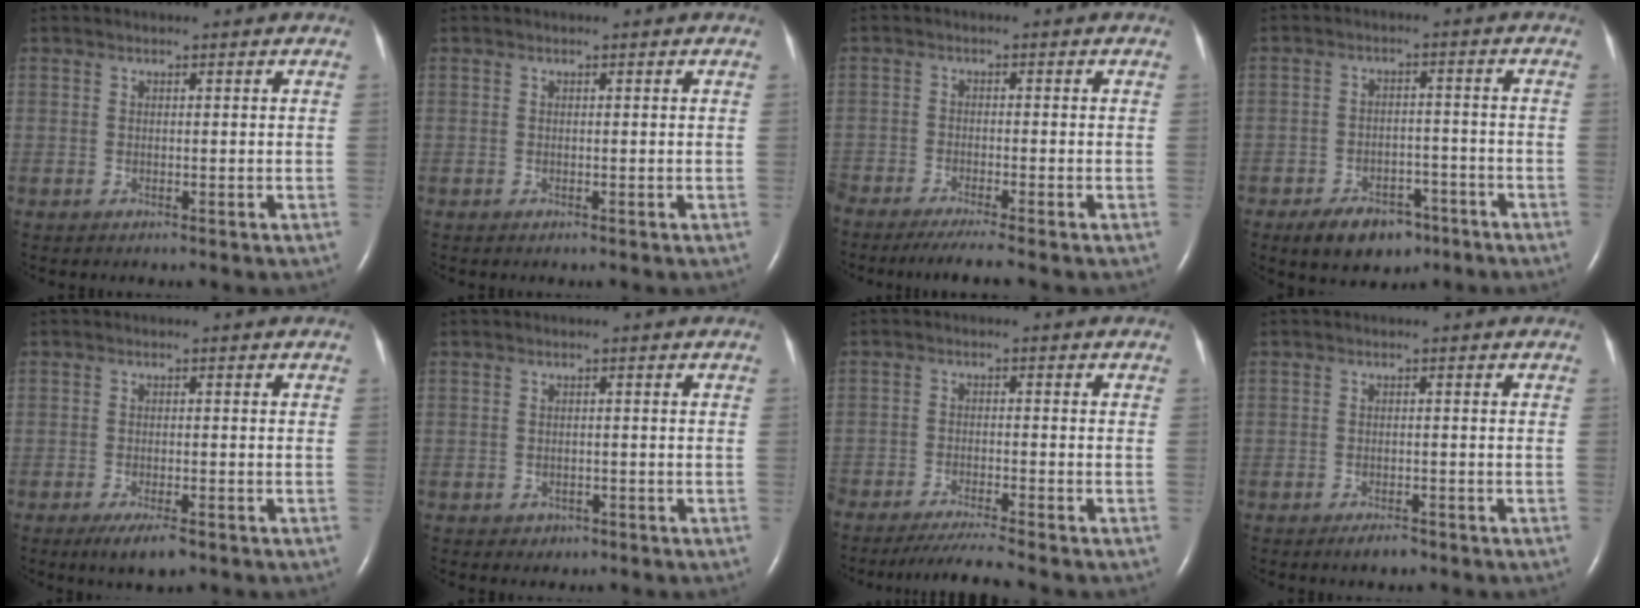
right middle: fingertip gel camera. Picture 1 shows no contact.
{"total": 0.0}
{"total": 6.2, "force": [-5.2, -0.3, 3.4], "torque": [-0.049, -0.015, -0.088]}
{"total": 8.0, "force": [-5.3, 4.4, 4.1], "torque": [-0.071, 0.004, -0.077]}
{"total": 4.1, "force": [-2.6, 0.9, 3.0], "torque": [-0.056, -0.008, -0.040]}
{"total": 1.3, "force": [-0.7, 1.0, 0.2], "torque": [-0.006, 0.004, -0.006]}
{"total": 6.1, "force": [-5.4, -1.3, 2.5], "torque": [-0.036, -0.024, -0.093]}
{"total": 2.0, "force": [-1.5, 0.6, 1.1], "torque": [-0.023, -0.002, -0.021]}